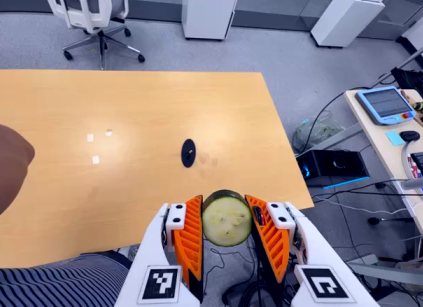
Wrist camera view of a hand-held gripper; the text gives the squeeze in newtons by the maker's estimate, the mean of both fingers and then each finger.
{"total": 8.7, "left": 7.7, "right": 9.7}